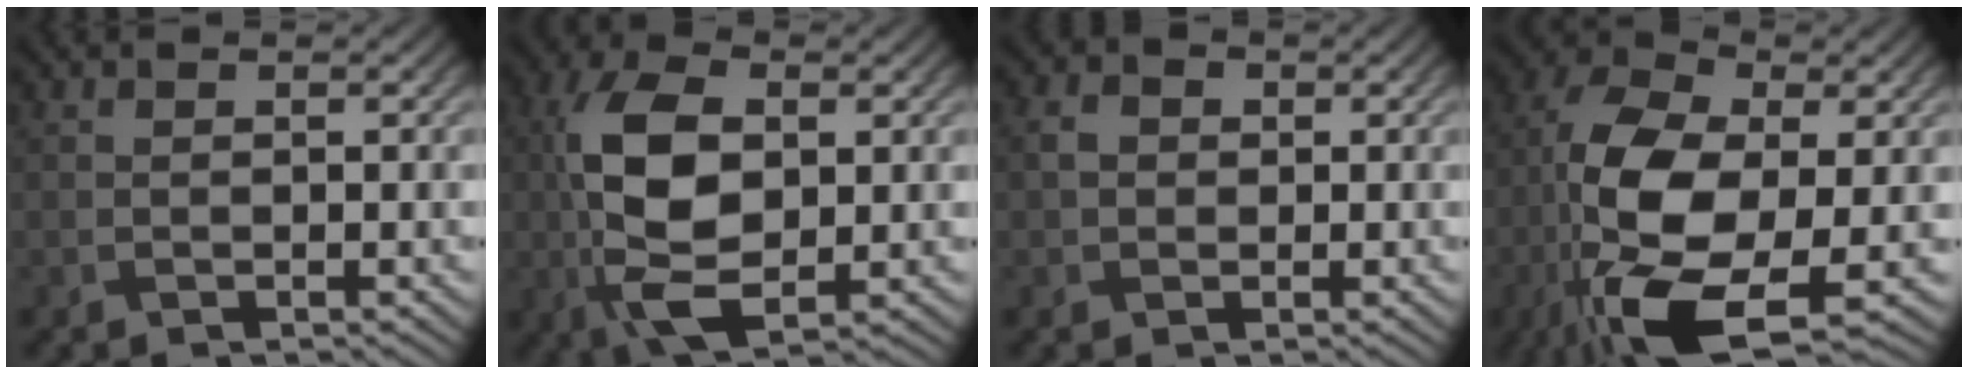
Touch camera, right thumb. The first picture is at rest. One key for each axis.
{"total": 12.0, "fx": 0.2, "fy": 6.2, "fz": 10.3, "tx": -0.230, "ty": 0.009, "tz": 0.000}
{"total": 2.3, "fx": 0.1, "fy": 2.0, "fz": 1.1, "tx": -0.027, "ty": 0.001, "tz": -0.004}
{"total": 16.6, "fx": -4.5, "fy": 7.8, "fz": 14.0, "tx": -0.305, "ty": -0.017, "tz": -0.089}